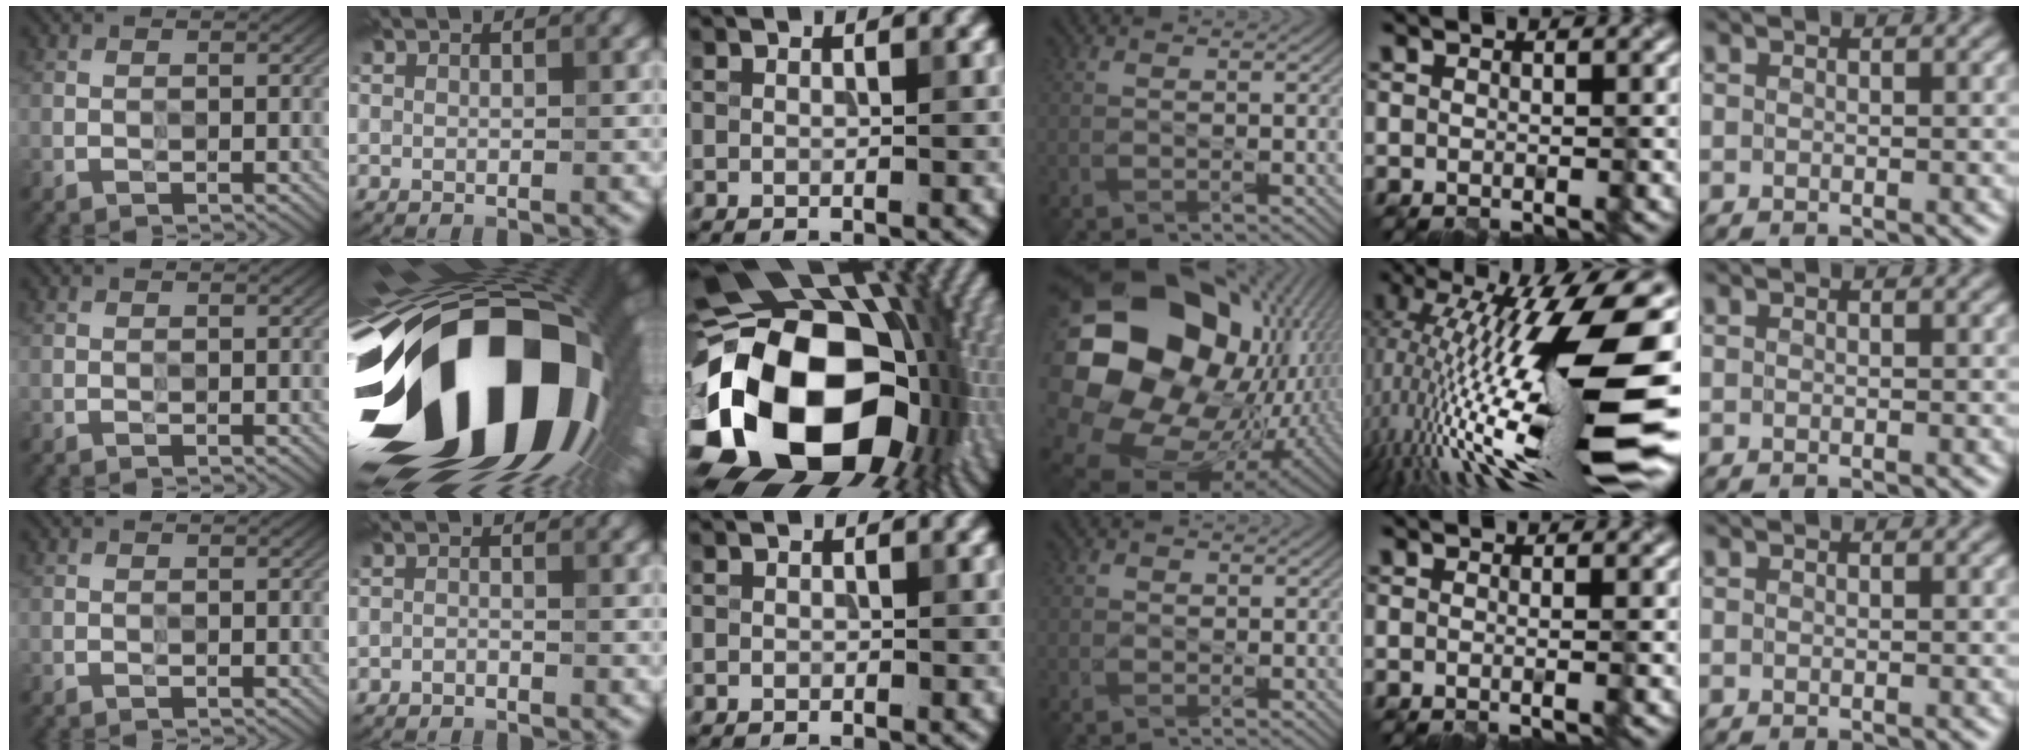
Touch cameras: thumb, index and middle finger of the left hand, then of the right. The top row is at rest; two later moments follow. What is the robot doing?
{"motion": "wipe", "object": "plastic plate"}